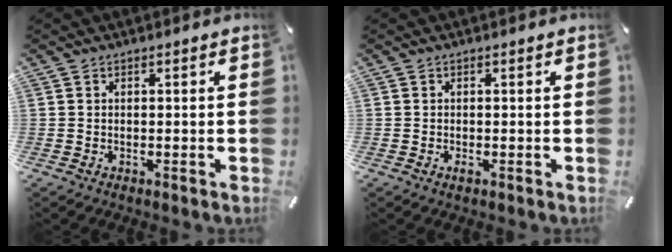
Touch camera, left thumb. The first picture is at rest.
{"total": 0.6, "force": [-0.2, 0.2, 0.5], "torque": [-0.009, -0.004, -0.003]}